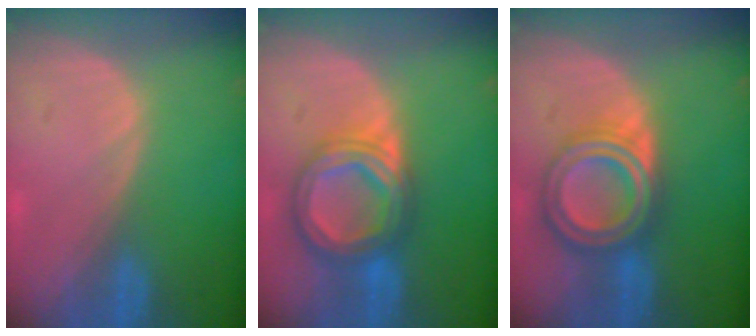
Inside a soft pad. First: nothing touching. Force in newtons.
{"total": 8.6, "press": 8.6, "slide": 0.6}
{"total": 8.0, "press": 8.0, "slide": 0.5}